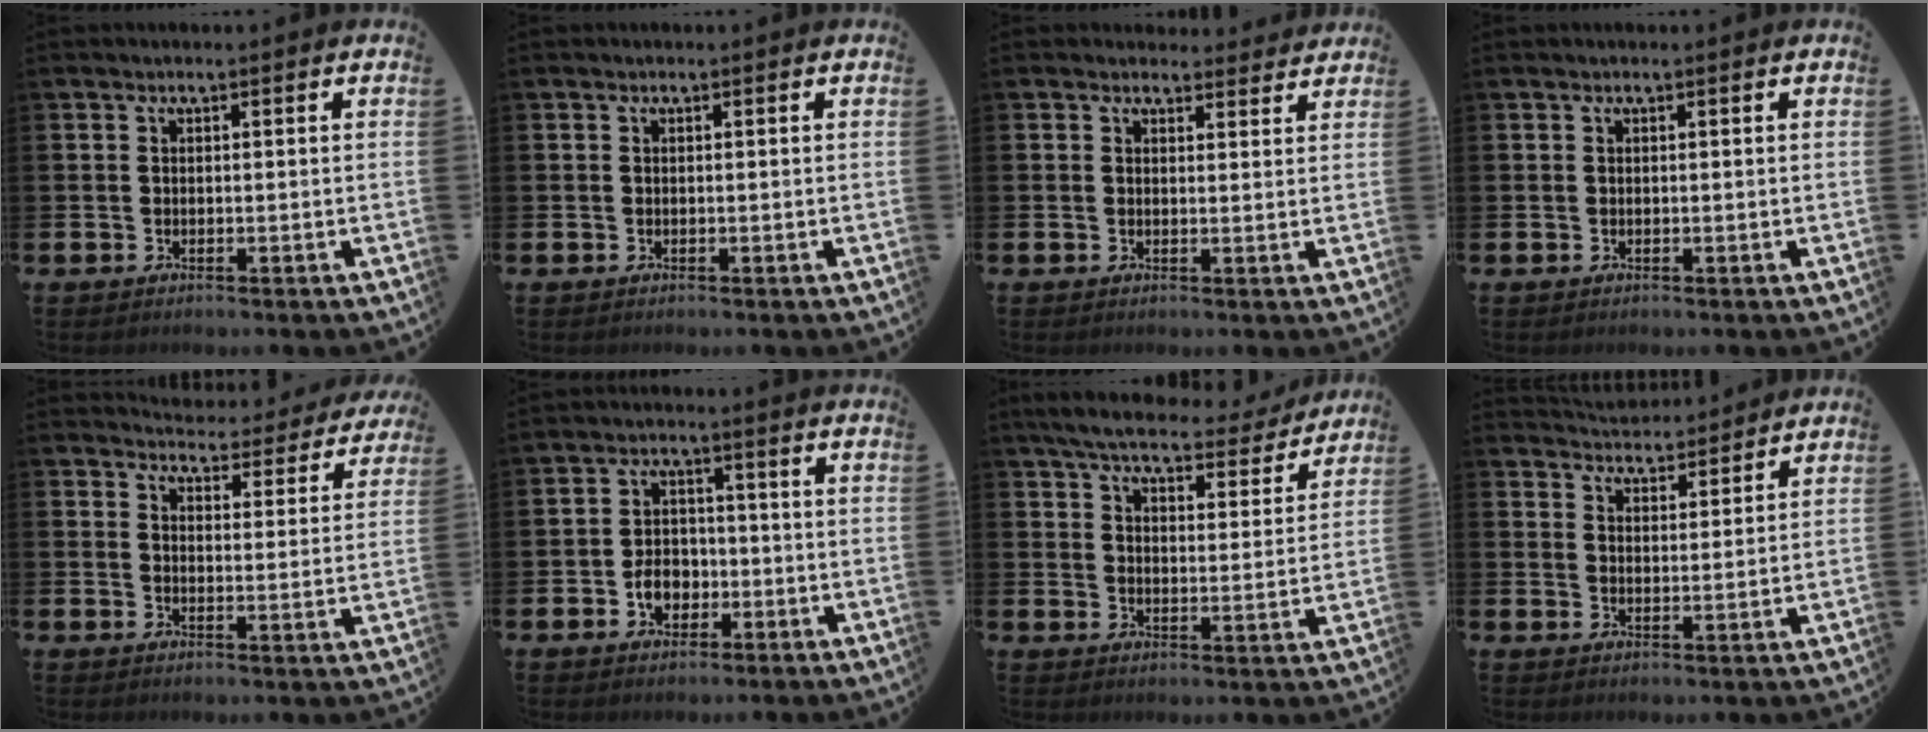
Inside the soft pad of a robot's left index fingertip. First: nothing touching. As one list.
[{"total": 0.0}, {"total": 2.3, "force": [2.1, 0.7, -0.1], "torque": [0.005, -0.009, 0.037]}, {"total": 0.0}, {"total": 4.2, "force": [4.1, 0.9, 0.0], "torque": [-0.005, -0.038, 0.067]}, {"total": 4.1, "force": [-1.6, 3.1, 2.1], "torque": [-0.028, 0.001, -0.036]}, {"total": 6.2, "force": [5.7, 1.3, 1.9], "torque": [-0.060, -0.033, 0.096]}, {"total": 4.4, "force": [4.3, 0.6, -0.4], "torque": [-0.003, -0.030, 0.077]}]